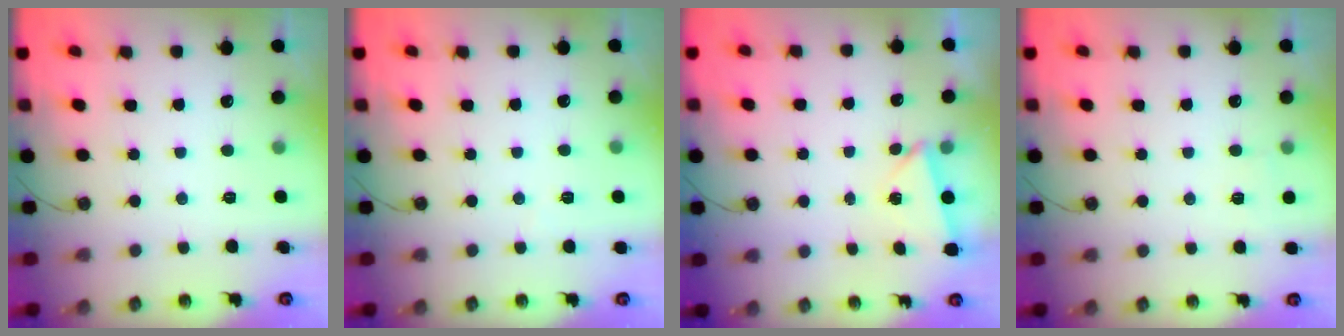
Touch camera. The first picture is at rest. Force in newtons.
{"total": 3.3, "press": 2.5, "slide": 2.2}
{"total": 2.3, "press": 2.0, "slide": 1.2}
{"total": 2.3, "press": 2.3, "slide": 0.4}